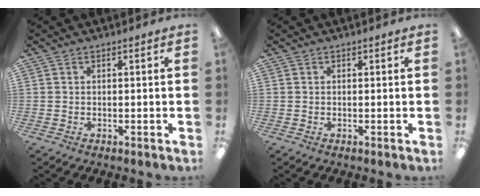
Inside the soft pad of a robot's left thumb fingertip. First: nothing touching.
{"total": 0.0}